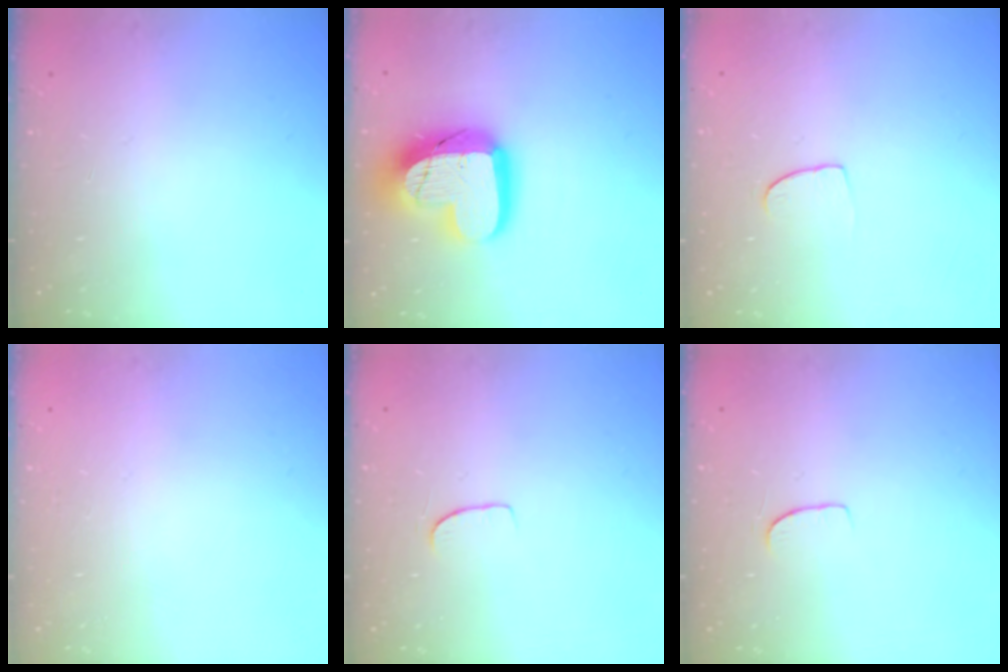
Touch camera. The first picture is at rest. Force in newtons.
{"total": 18.3, "press": 18.2, "slide": 1.4}
{"total": 4.8, "press": 4.8, "slide": 0.4}
{"total": 0.0}
{"total": 5.8, "press": 5.8, "slide": 0.3}
{"total": 5.8, "press": 5.8, "slide": 0.3}